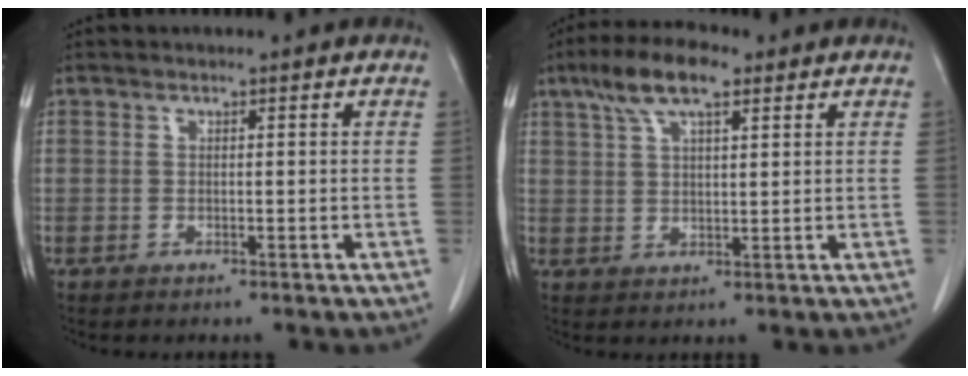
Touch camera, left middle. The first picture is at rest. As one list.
[{"total": 8.1, "force": [4.9, 2.3, 6.0], "torque": [-0.119, 0.021, 0.088]}]